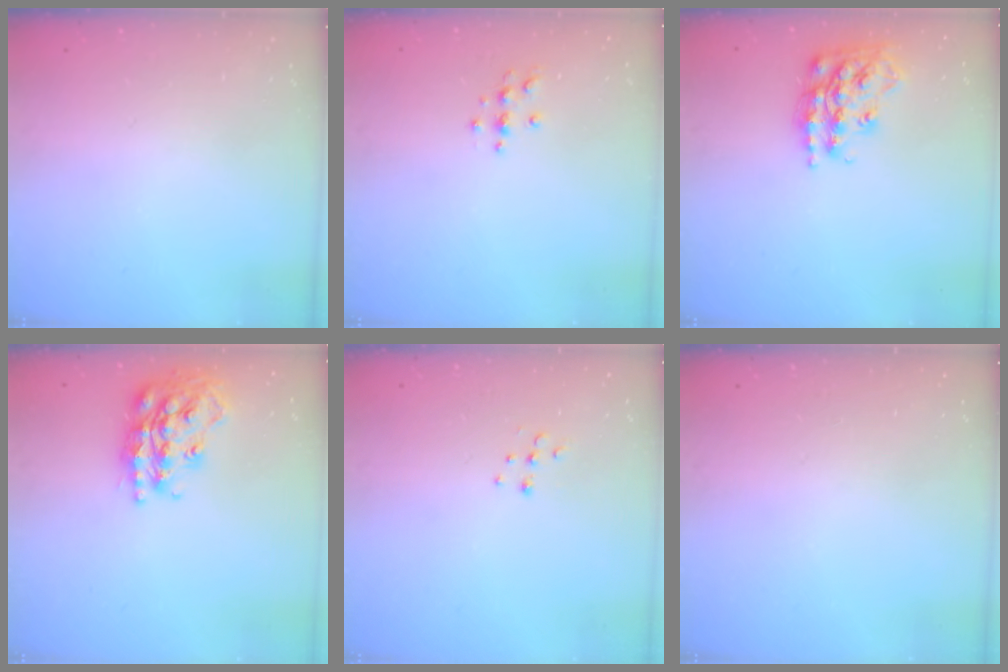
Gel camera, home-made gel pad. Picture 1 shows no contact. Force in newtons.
{"total": 3.3, "press": 3.3, "slide": 0.4}
{"total": 17.9, "press": 17.8, "slide": 1.1}
{"total": 20.5, "press": 20.5, "slide": 1.4}
{"total": 6.7, "press": 6.7, "slide": 0.4}
{"total": 0.0}